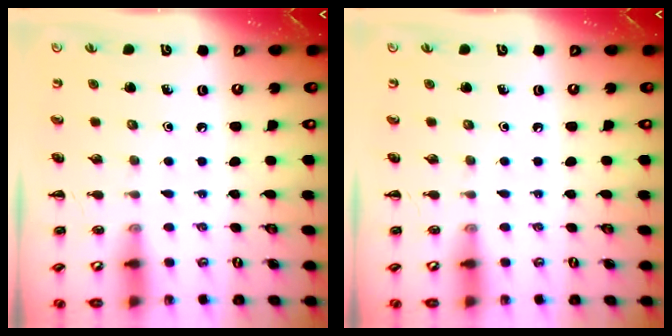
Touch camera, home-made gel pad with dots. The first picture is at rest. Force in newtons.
{"total": 0.0}